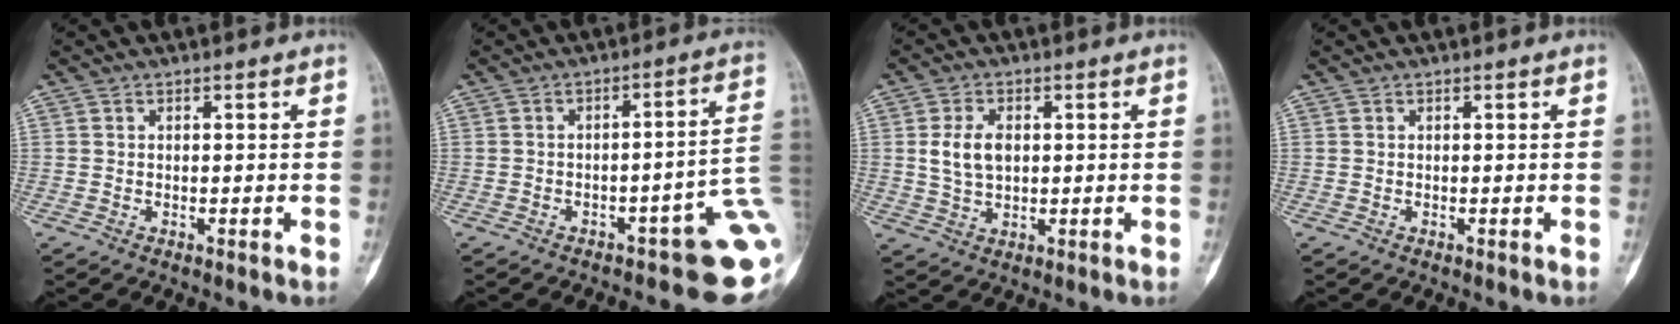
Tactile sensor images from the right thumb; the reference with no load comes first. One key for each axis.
{"total": 13.2, "fx": -5.2, "fy": 4.4, "fz": 11.3, "tx": -0.083, "ty": 0.051, "tz": -0.059}
{"total": 6.3, "fx": 0.9, "fy": 4.1, "fz": 4.7, "tx": -0.085, "ty": -0.001, "tz": 0.021}
{"total": 0.0}